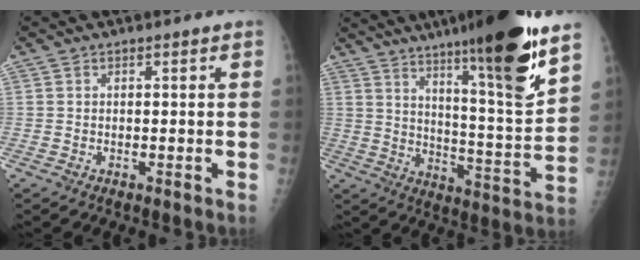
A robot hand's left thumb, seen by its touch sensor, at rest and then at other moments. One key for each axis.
{"total": 20.9, "fx": 13.2, "fy": 2.1, "fz": 16.1, "tx": -0.222, "ty": -0.073, "tz": 0.210}